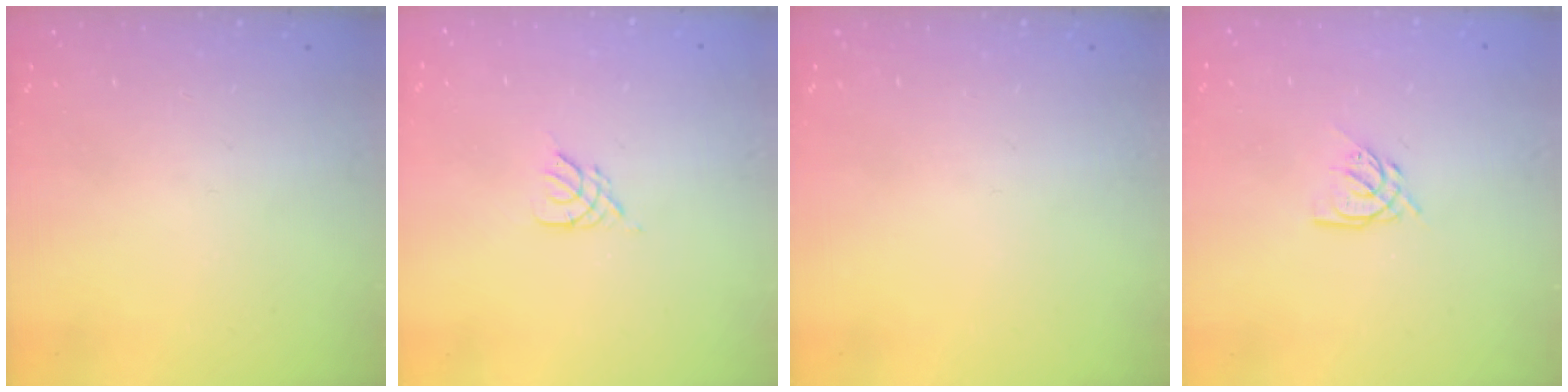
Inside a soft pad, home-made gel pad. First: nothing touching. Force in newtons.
{"total": 2.7, "press": 2.7, "slide": 0.5}
{"total": 0.0}
{"total": 5.5, "press": 5.5, "slide": 0.5}